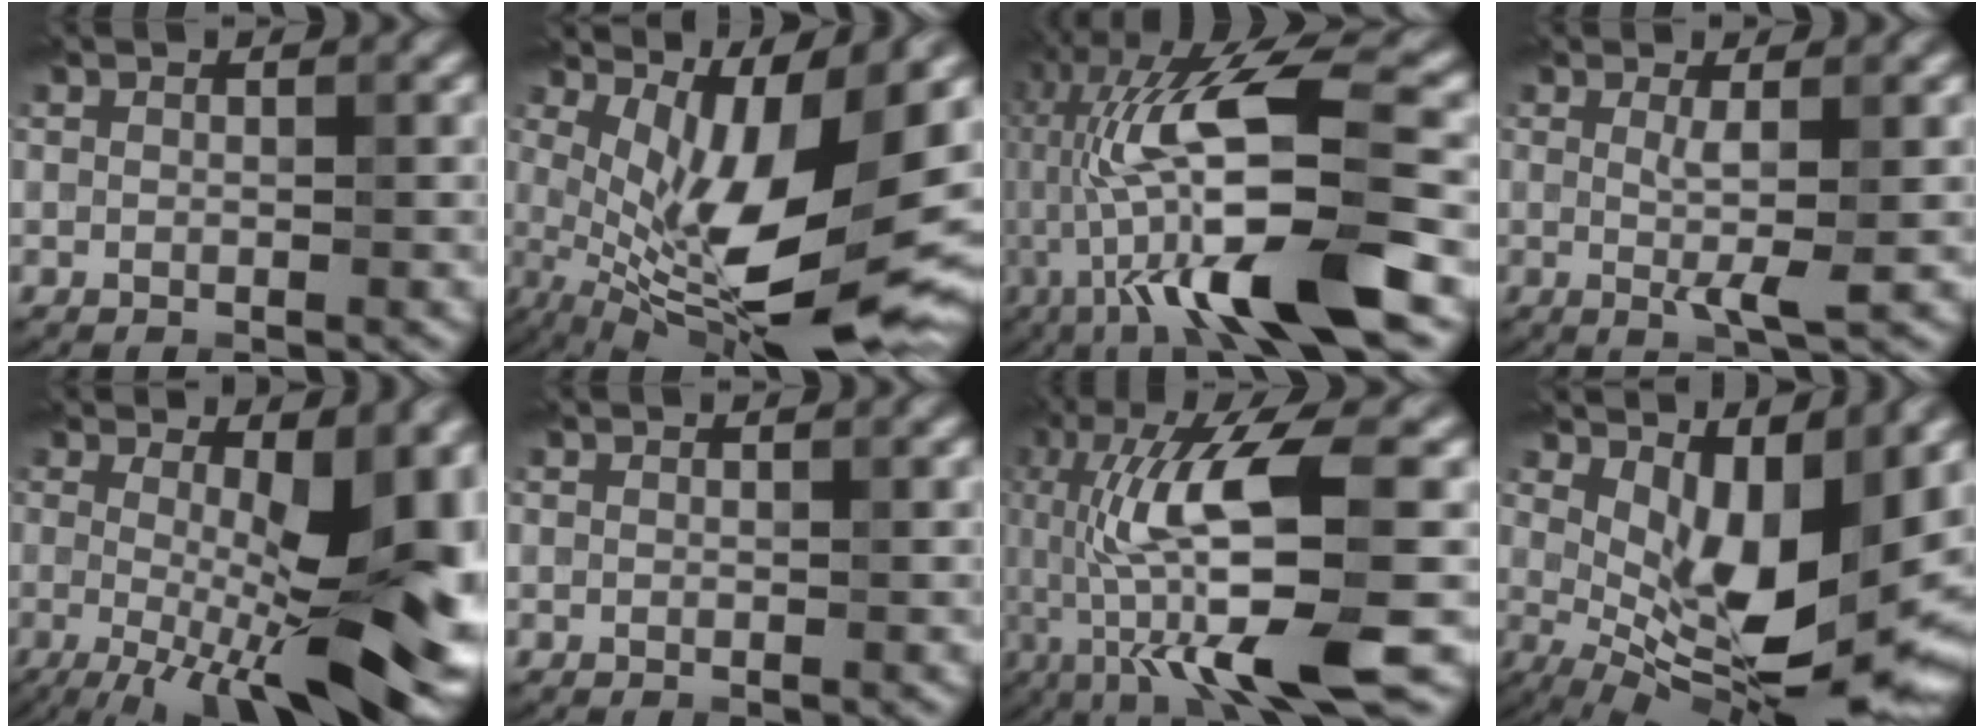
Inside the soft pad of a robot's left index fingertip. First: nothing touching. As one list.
[{"total": 13.4, "force": [0.4, 4.4, 12.6], "torque": [-0.206, -0.023, 0.027]}, {"total": 14.7, "force": [-2.1, 2.8, 14.3], "torque": [-0.244, 0.025, -0.030]}, {"total": 2.6, "force": [0.0, 0.3, 2.6], "torque": [-0.052, -0.010, 0.002]}, {"total": 15.2, "force": [-1.4, 4.4, 14.5], "torque": [-0.168, 0.003, -0.013]}, {"total": 0.0}, {"total": 12.4, "force": [-1.8, 2.6, 12.0], "torque": [-0.208, 0.008, -0.025]}, {"total": 12.1, "force": [1.6, 5.3, 10.8], "torque": [-0.159, -0.021, 0.040]}]